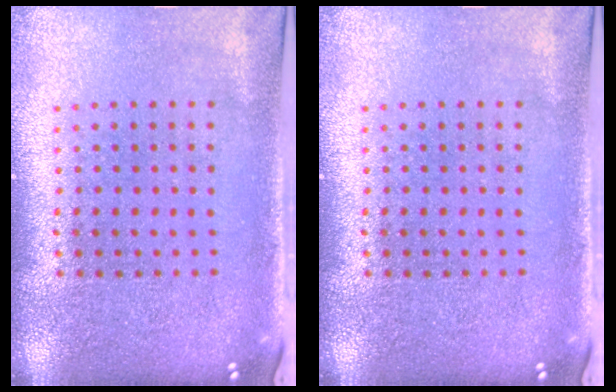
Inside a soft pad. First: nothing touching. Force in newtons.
{"total": 0.0}